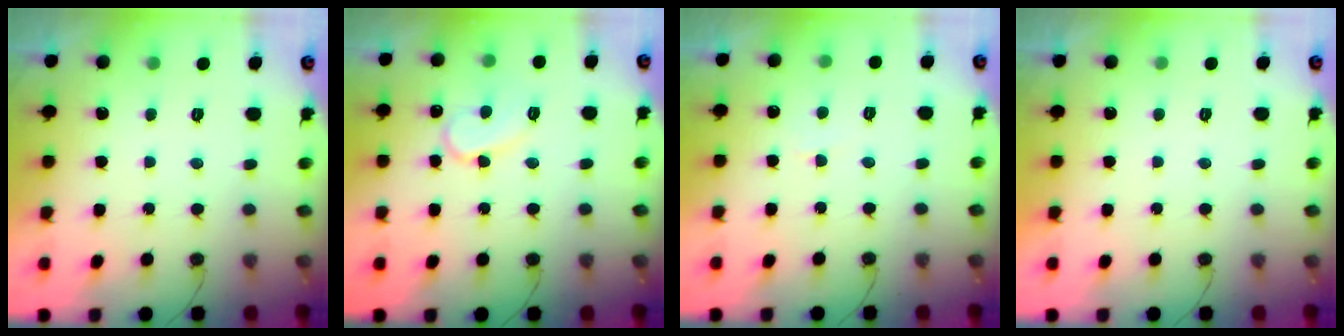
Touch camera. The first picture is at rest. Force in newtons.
{"total": 9.4, "press": 9.4, "slide": 1.0}
{"total": 2.2, "press": 2.2, "slide": 0.2}
{"total": 1.8, "press": 1.8, "slide": 0.0}